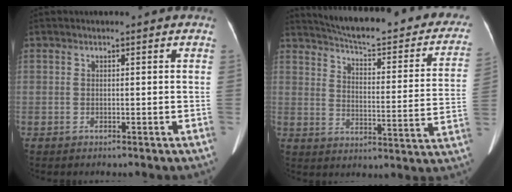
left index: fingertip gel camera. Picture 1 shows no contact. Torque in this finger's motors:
{"motor_torque": [0.56, -0.95, 0.01, 0.04]}